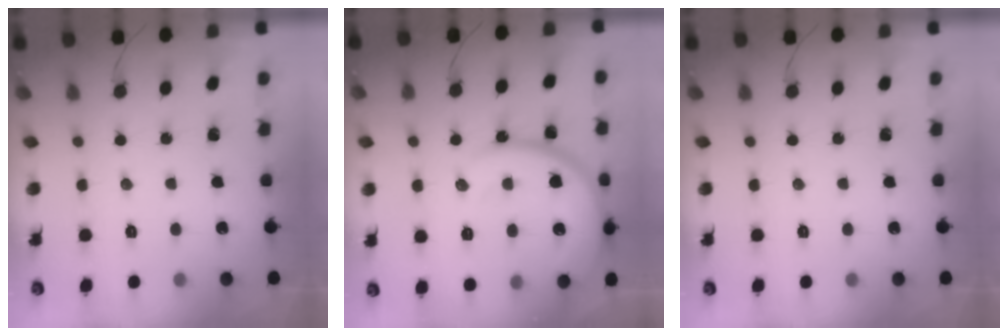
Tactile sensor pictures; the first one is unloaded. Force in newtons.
{"total": 17.6, "press": 17.5, "slide": 1.8}
{"total": 0.0}